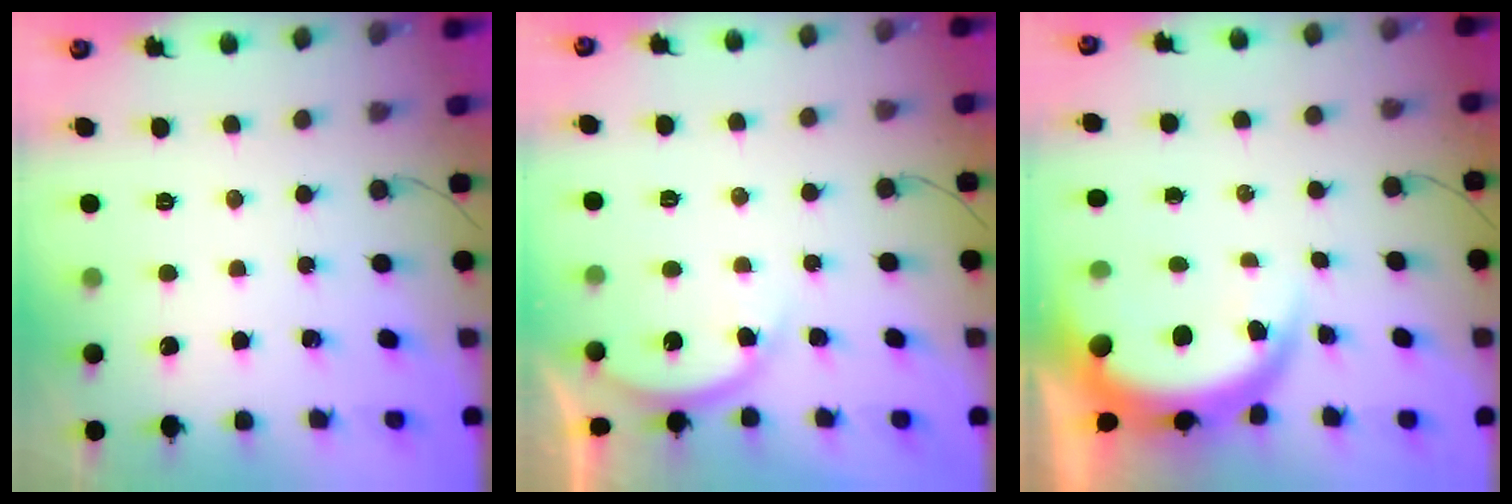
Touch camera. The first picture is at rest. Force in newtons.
{"total": 3.8, "press": 3.8, "slide": 0.6}
{"total": 5.2, "press": 5.1, "slide": 0.8}